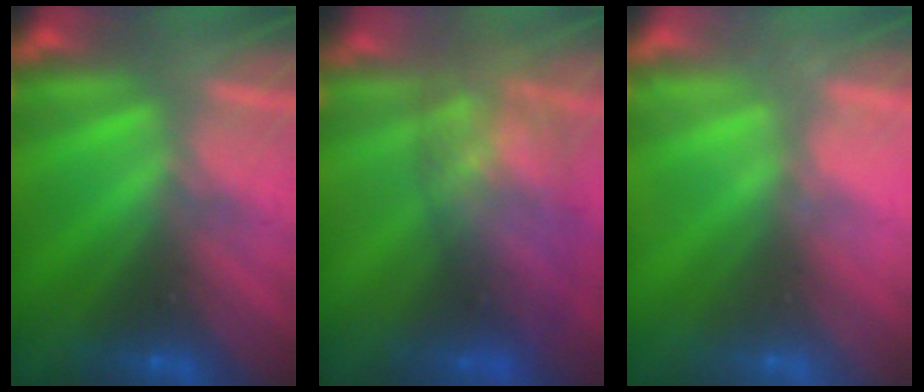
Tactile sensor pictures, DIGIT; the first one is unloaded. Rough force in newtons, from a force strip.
{"total": 7.5}
{"total": 2.3}